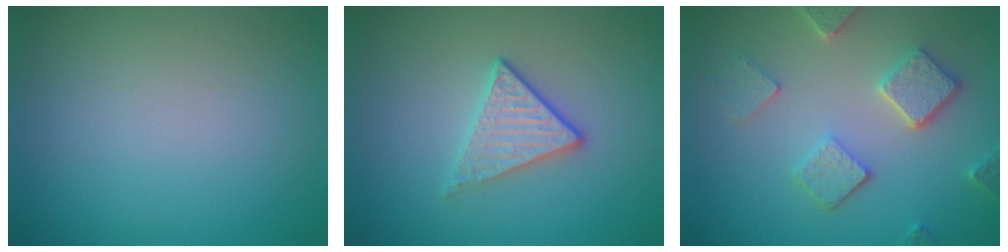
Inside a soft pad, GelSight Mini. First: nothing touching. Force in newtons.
{"total": 3.0, "press": 2.7, "slide": 1.2}
{"total": 4.9, "press": 3.8, "slide": 3.1}